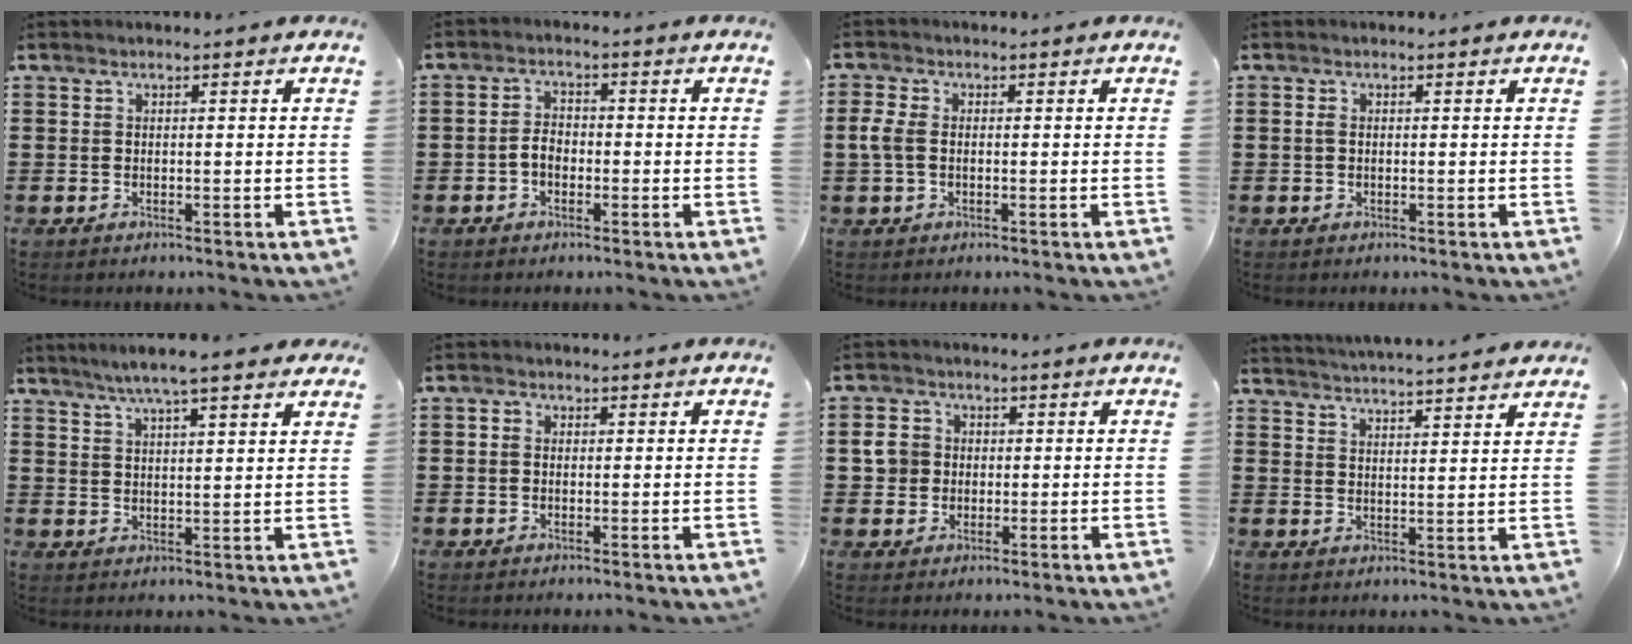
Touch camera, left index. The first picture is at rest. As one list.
[{"total": 2.9, "force": [-0.9, 1.8, 2.1], "torque": [-0.048, 0.002, -0.020]}, {"total": 3.3, "force": [-0.2, 2.1, 2.5], "torque": [-0.073, -0.001, -0.010]}, {"total": 1.1, "force": [0.0, 0.6, 0.9], "torque": [-0.027, 0.000, -0.004]}, {"total": 5.6, "force": [4.6, 0.2, 3.2], "torque": [-0.072, -0.006, 0.079]}, {"total": 1.2, "force": [0.0, 1.0, 0.5], "torque": [-0.012, 0.007, -0.001]}, {"total": 4.2, "force": [0.1, 4.0, 1.4], "torque": [-0.057, 0.007, -0.004]}, {"total": 3.8, "force": [3.7, -0.7, 0.2], "torque": [-0.017, -0.023, 0.065]}]